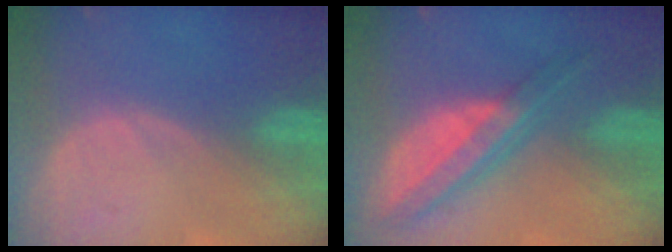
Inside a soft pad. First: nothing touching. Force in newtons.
{"total": 8.0, "press": 6.8, "slide": 4.3}